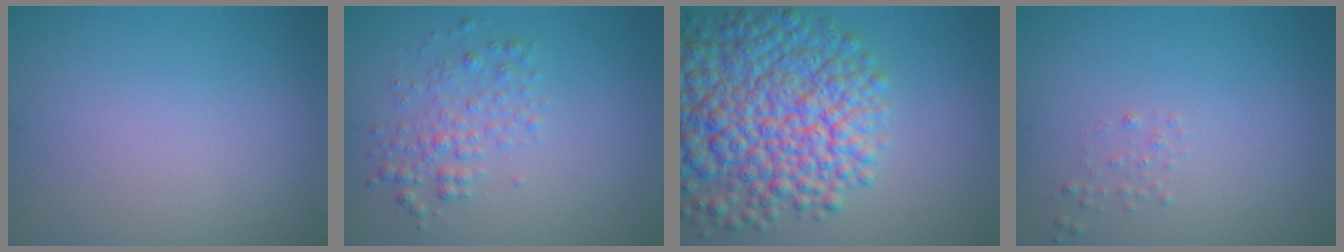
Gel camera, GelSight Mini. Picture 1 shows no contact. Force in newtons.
{"total": 2.4, "press": 2.4, "slide": 0.1}
{"total": 11.2, "press": 11.1, "slide": 0.4}
{"total": 0.6, "press": 0.6, "slide": 0.1}